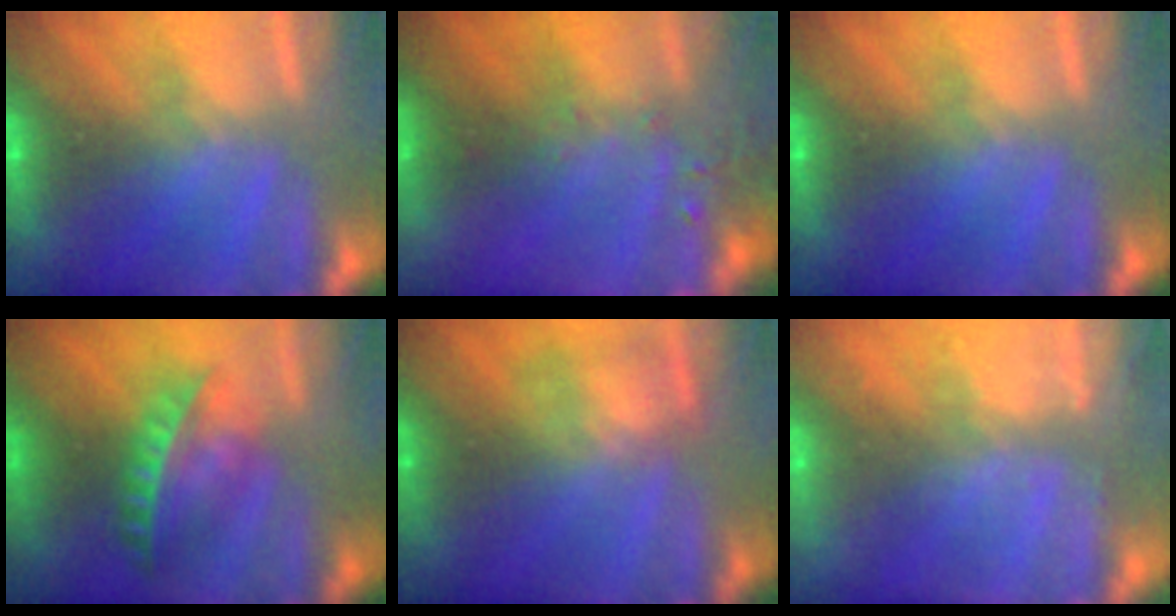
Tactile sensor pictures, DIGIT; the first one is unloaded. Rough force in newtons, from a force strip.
{"total": 9.0}
{"total": 0.0}
{"total": 7.3}
{"total": 2.3}
{"total": 6.0}